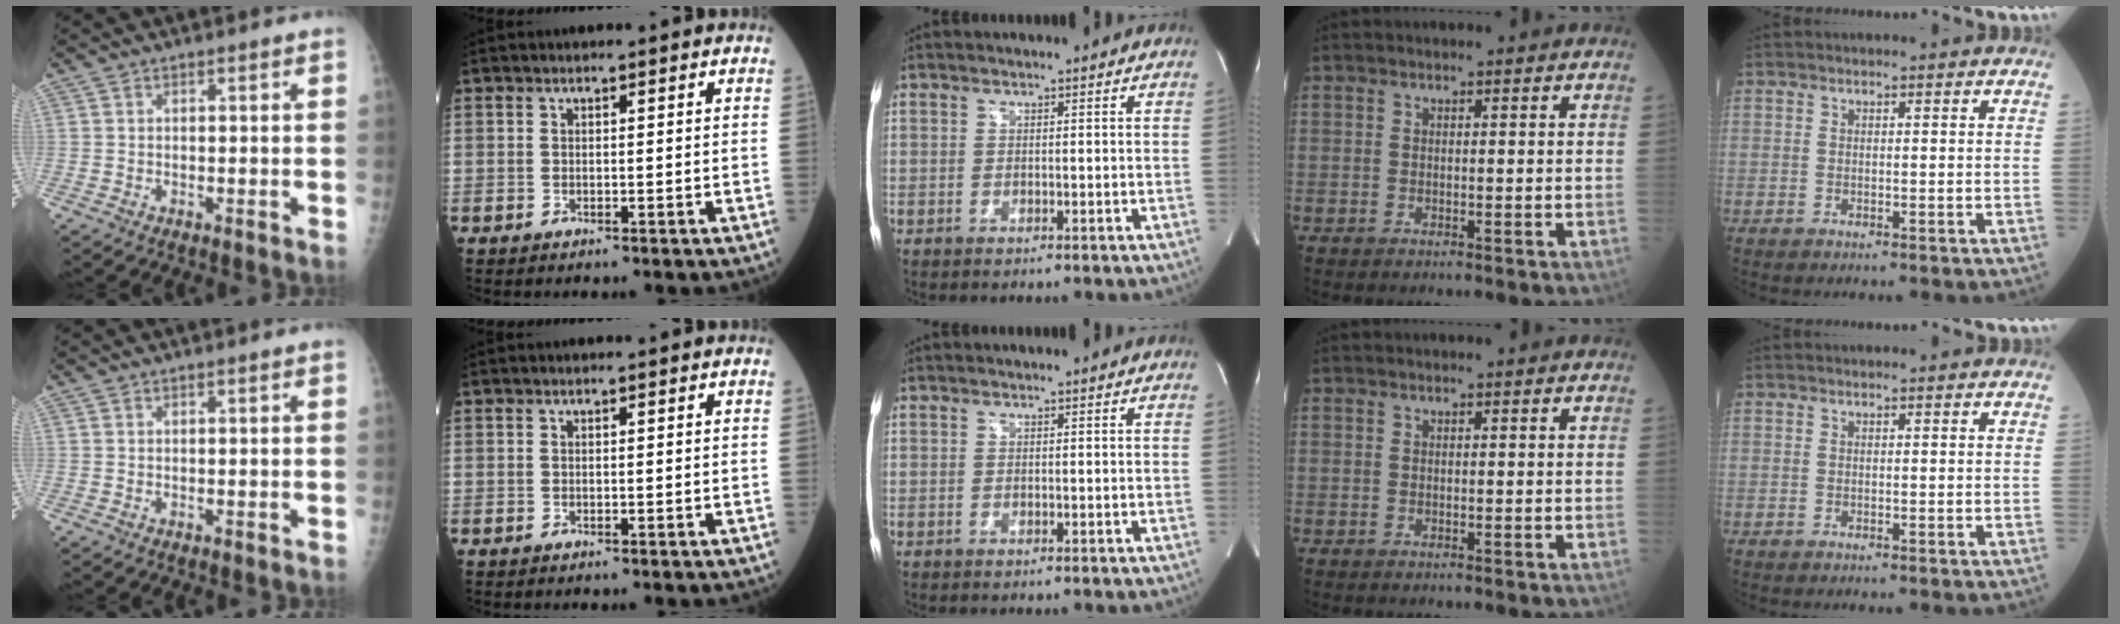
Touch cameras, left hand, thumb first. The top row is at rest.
{}